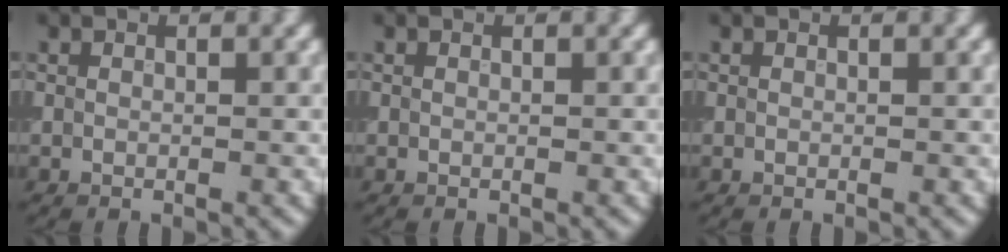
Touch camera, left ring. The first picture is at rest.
{"total": 0.0}
{"total": 0.0}